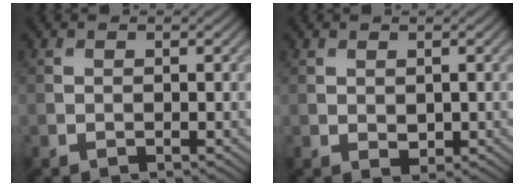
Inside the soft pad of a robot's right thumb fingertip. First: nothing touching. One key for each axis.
{"total": 1.2, "fx": 0.2, "fy": 0.8, "fz": 0.9, "tx": -0.016, "ty": -0.004, "tz": 0.009}